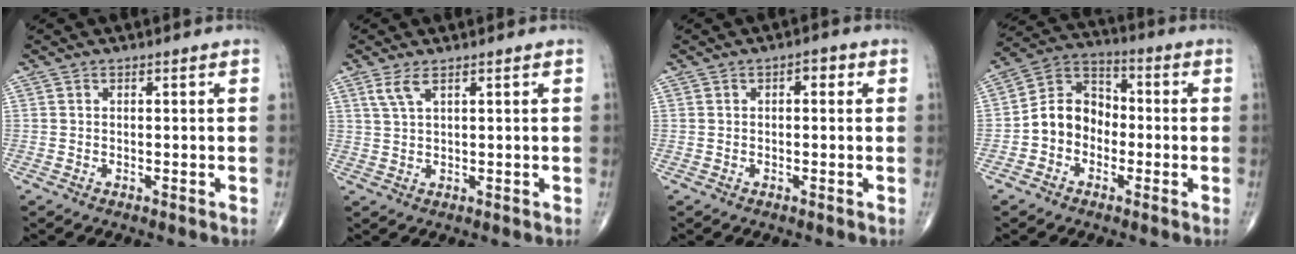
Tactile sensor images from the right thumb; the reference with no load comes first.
{"total": 2.8, "force": [1.6, 0.7, 2.2], "torque": [-0.054, 0.002, 0.041]}
{"total": 2.1, "force": [0.6, 1.1, 1.8], "torque": [-0.017, 0.006, 0.002]}
{"total": 9.5, "force": [-2.1, 7.8, 5.0], "torque": [-0.060, 0.042, -0.055]}